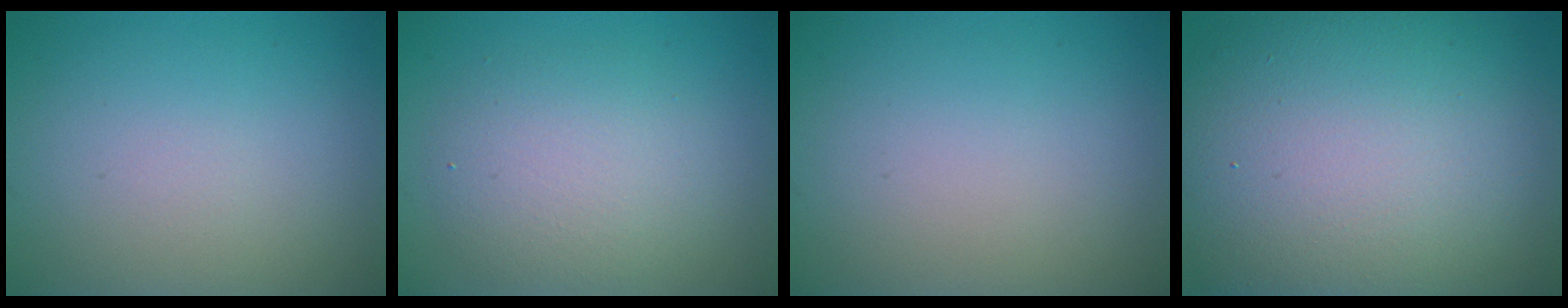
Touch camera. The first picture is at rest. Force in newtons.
{"total": 4.4, "press": 4.4, "slide": 0.4}
{"total": 0.0}
{"total": 16.8, "press": 16.7, "slide": 0.9}